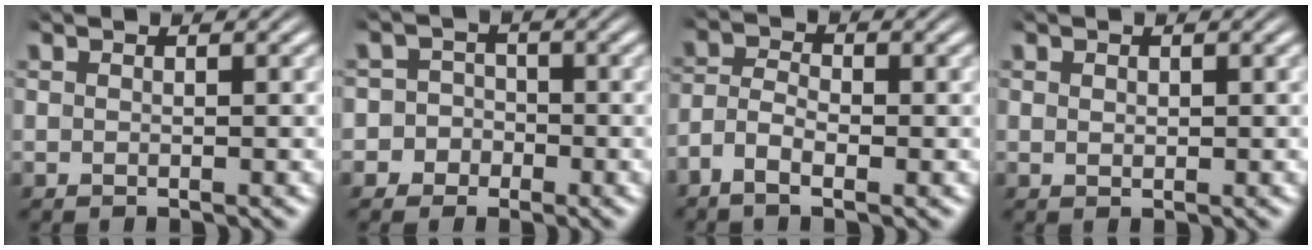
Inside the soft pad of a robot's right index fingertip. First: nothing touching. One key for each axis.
{"total": 6.3, "fx": -1.8, "fy": 5.9, "fz": 0.9, "tx": -0.038, "ty": -0.011, "tz": -0.044}
{"total": 3.4, "fx": -1.3, "fy": 2.5, "fz": 2.0, "tx": -0.050, "ty": -0.007, "tz": -0.028}
{"total": 0.5, "fx": 0.4, "fy": 0.2, "fz": 0.3, "tx": -0.008, "ty": -0.004, "tz": 0.012}